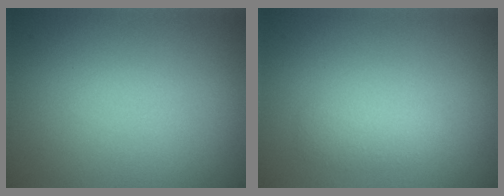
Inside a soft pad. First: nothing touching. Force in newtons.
{"total": 1.3, "press": 1.3, "slide": 0.1}